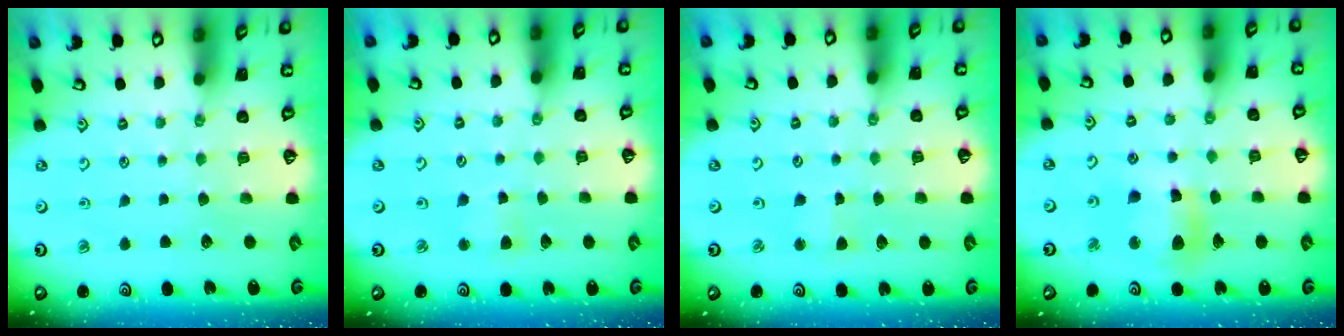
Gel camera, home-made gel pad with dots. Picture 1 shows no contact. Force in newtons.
{"total": 2.4, "press": 2.4, "slide": 0.5}
{"total": 2.5, "press": 2.5, "slide": 0.2}
{"total": 11.4, "press": 11.3, "slide": 2.0}